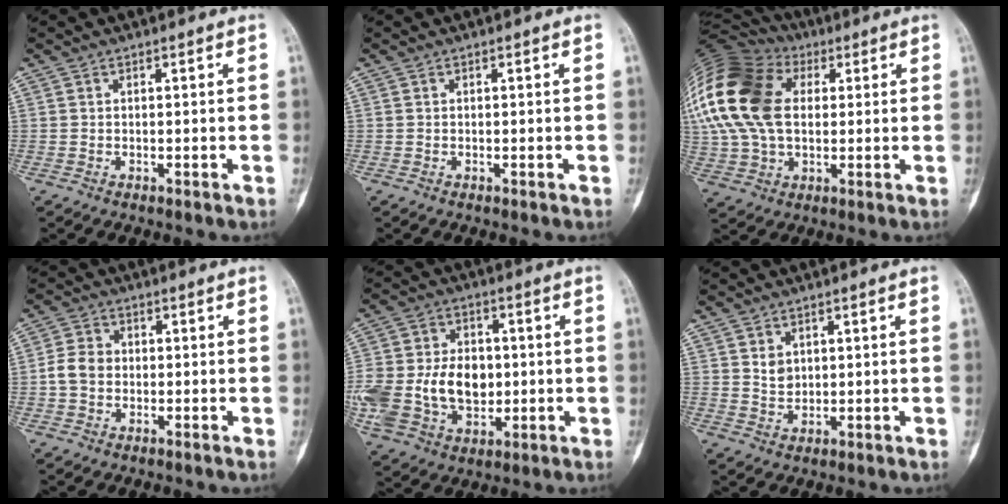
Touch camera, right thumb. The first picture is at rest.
{"total": 0.0}
{"total": 27.0, "force": [5.5, 18.2, 19.1], "torque": [-0.439, 0.043, 0.106]}
{"total": 4.6, "force": [-0.5, 3.7, 2.7], "torque": [-0.051, 0.013, -0.016]}
{"total": 23.0, "force": [-1.6, 17.0, 15.5], "torque": [-0.344, 0.014, -0.010]}
{"total": 3.0, "force": [1.0, 2.4, 1.5], "torque": [-0.010, -0.008, 0.022]}